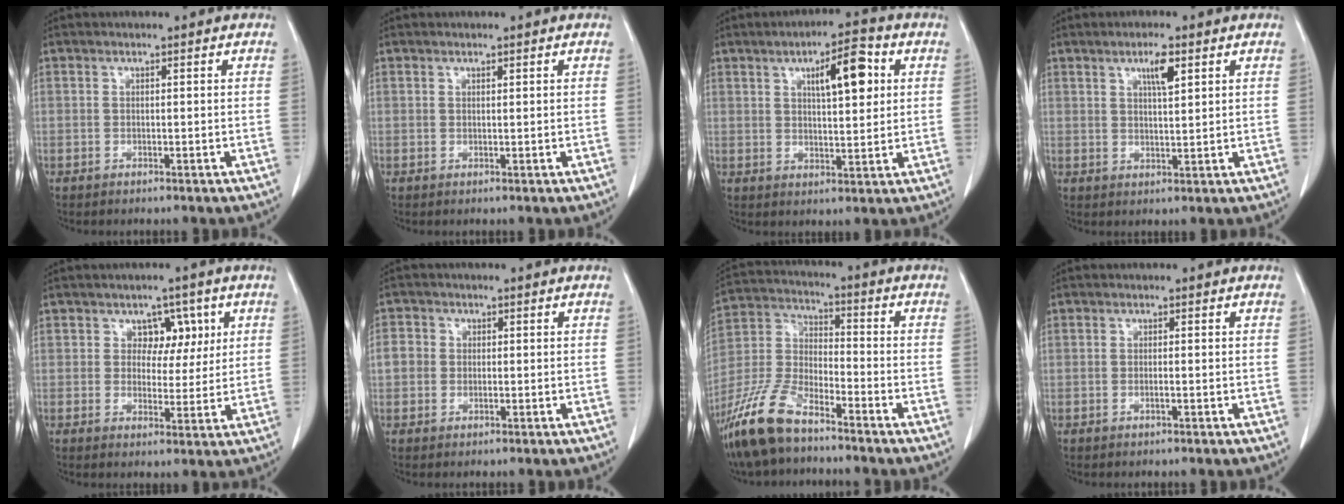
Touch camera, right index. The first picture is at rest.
{"total": 0.0}
{"total": 8.5, "force": [2.9, 2.4, 7.6], "torque": [-0.118, 0.012, 0.046]}
{"total": 3.9, "force": [2.0, 0.7, 3.3], "torque": [-0.058, -0.001, 0.034]}
{"total": 4.8, "force": [1.9, 3.7, 2.3], "torque": [-0.017, 0.007, 0.026]}
{"total": 3.2, "force": [0.0, 3.0, 1.2], "torque": [-0.019, 0.012, -0.003]}
{"total": 12.9, "force": [-9.7, 4.0, 7.5], "torque": [-0.167, -0.007, -0.190]}
{"total": 0.7, "force": [-0.3, 0.0, 0.7], "torque": [-0.015, -0.001, -0.004]}